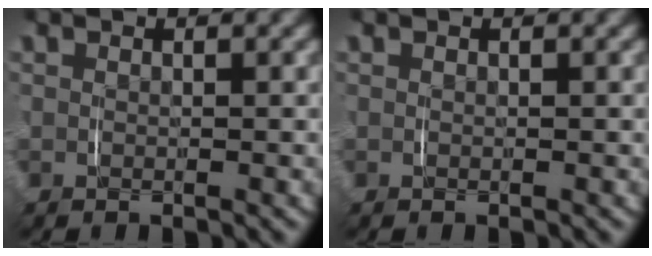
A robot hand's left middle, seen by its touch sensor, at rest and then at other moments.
{"total": 0.0}